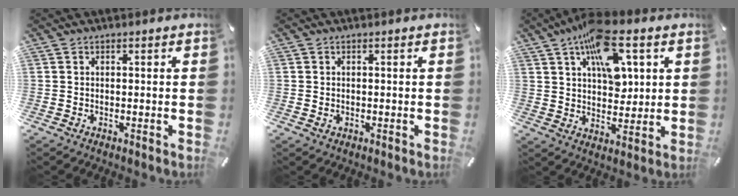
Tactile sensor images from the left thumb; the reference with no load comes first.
{"total": 0.6, "force": [-0.1, 0.5, 0.3], "torque": [-0.006, 0.003, -0.003]}
{"total": 14.0, "force": [6.0, 7.8, 10.0], "torque": [-0.153, -0.012, 0.106]}